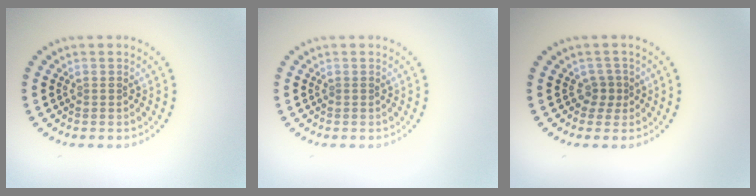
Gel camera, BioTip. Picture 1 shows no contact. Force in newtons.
{"total": 0.0}
{"total": 1.4, "press": 1.0, "slide": 0.9}